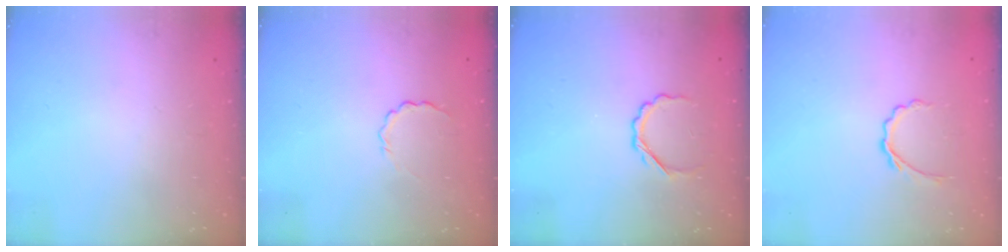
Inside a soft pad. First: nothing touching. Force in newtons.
{"total": 2.9, "press": 2.8, "slide": 0.8}
{"total": 3.7, "press": 3.6, "slide": 0.7}
{"total": 3.8, "press": 3.6, "slide": 1.2}